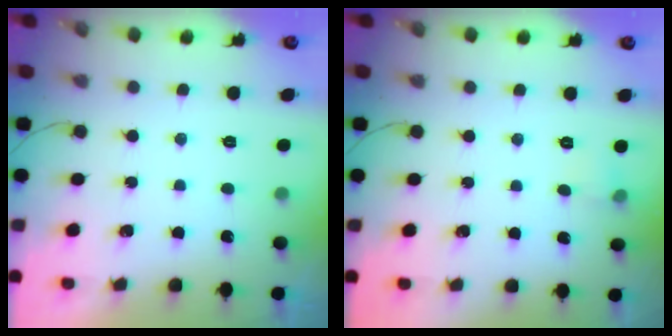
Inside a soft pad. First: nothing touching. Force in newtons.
{"total": 4.3, "press": 4.1, "slide": 1.4}